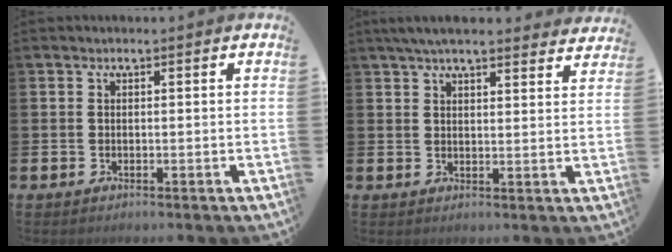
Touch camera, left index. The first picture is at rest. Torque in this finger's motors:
{"motor_torque": [1.10, -1.04, 0.60, 0.17]}